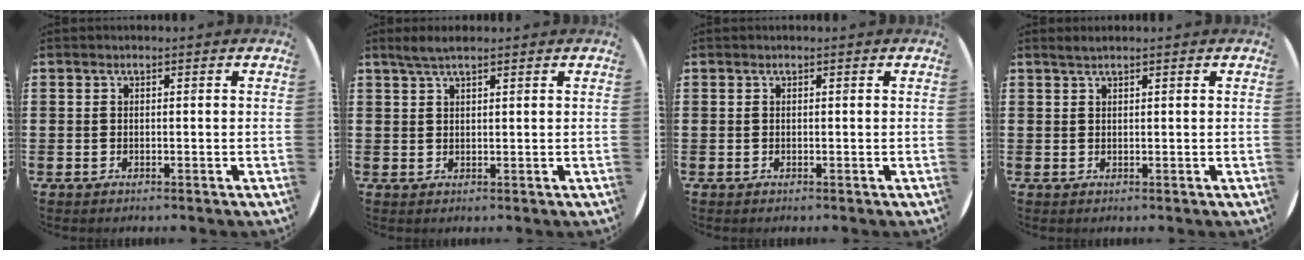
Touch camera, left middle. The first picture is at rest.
{"total": 2.3, "force": [1.8, 0.3, 1.3], "torque": [-0.028, 0.004, 0.033]}
{"total": 0.0}
{"total": 0.8, "force": [0.8, -0.1, 0.3], "torque": [-0.007, 0.000, 0.015]}